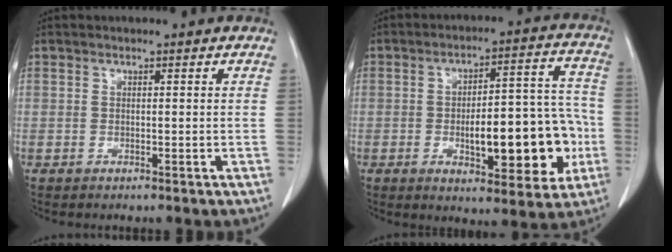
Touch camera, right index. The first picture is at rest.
{"total": 16.1, "force": [-3.5, 5.5, 14.8], "torque": [-0.199, 0.030, -0.041]}